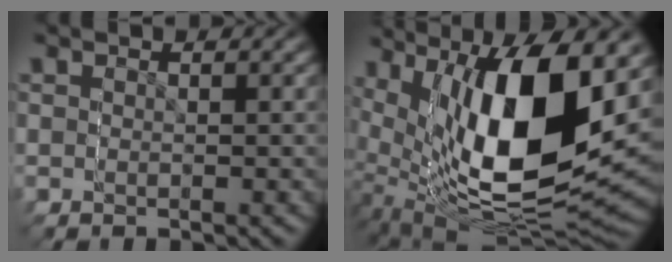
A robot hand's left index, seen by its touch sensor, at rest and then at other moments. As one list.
[{"total": 16.5, "force": [1.9, 10.8, 12.3], "torque": [-0.258, -0.016, 0.041]}]